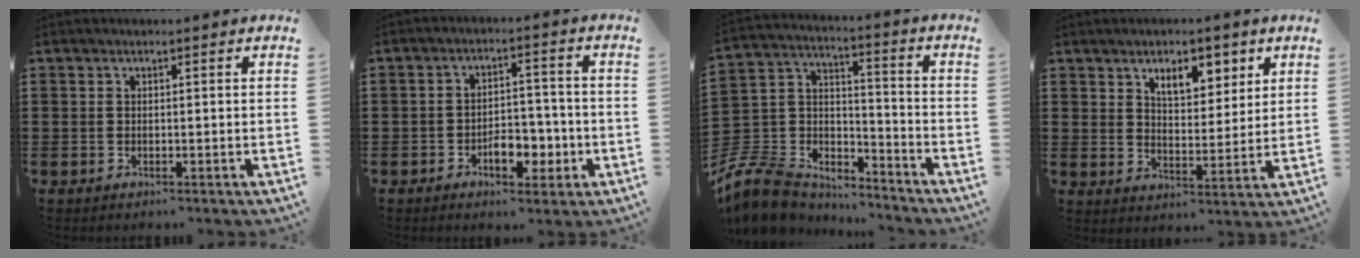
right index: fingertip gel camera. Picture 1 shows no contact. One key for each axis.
{"total": 6.3, "fx": -2.6, "fy": 3.6, "fz": 4.5, "tx": -0.059, "ty": 0.008, "tz": -0.047}
{"total": 10.1, "fx": -8.8, "fy": 4.3, "fz": 2.4, "tx": -0.086, "ty": 0.014, "tz": -0.177}
{"total": 6.1, "fx": 3.8, "fy": 3.0, "fz": 3.7, "tx": -0.063, "ty": 0.000, "tz": 0.063}